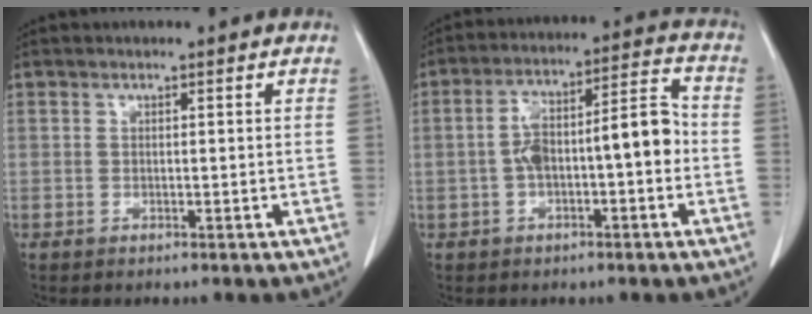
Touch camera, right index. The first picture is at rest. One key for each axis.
{"total": 11.1, "fx": -1.4, "fy": 2.9, "fz": 10.6, "tx": -0.179, "ty": 0.043, "tz": -0.021}